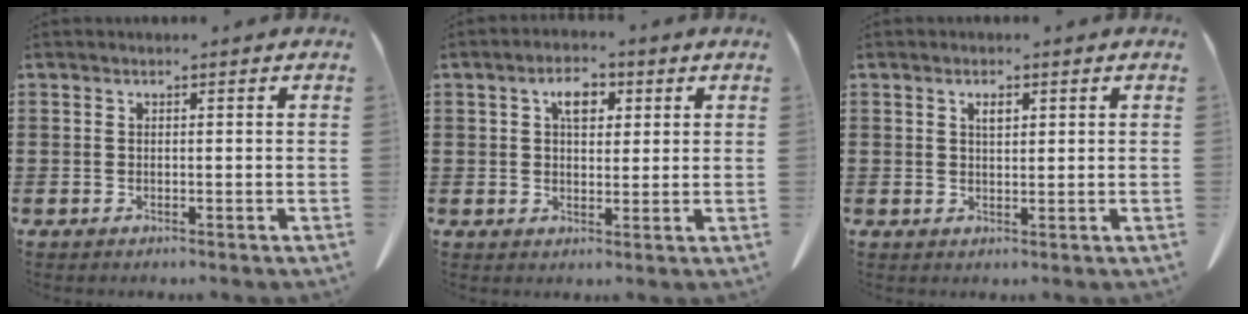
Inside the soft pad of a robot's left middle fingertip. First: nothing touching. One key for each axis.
{"total": 4.6, "fx": 1.8, "fy": 2.5, "fz": 3.4, "tx": -0.052, "ty": 0.003, "tz": 0.024}
{"total": 1.6, "fx": 0.8, "fy": 0.6, "fz": 1.3, "tx": -0.020, "ty": 0.000, "tz": 0.011}